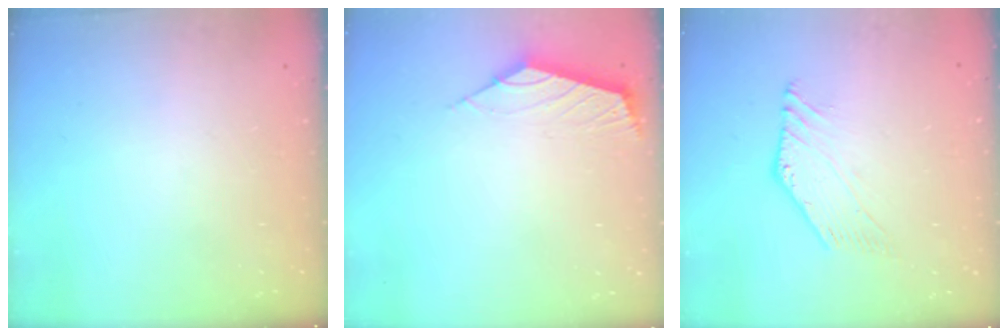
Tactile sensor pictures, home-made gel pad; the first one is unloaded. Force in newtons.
{"total": 2.5, "press": 2.4, "slide": 0.7}
{"total": 1.8, "press": 1.8, "slide": 0.5}